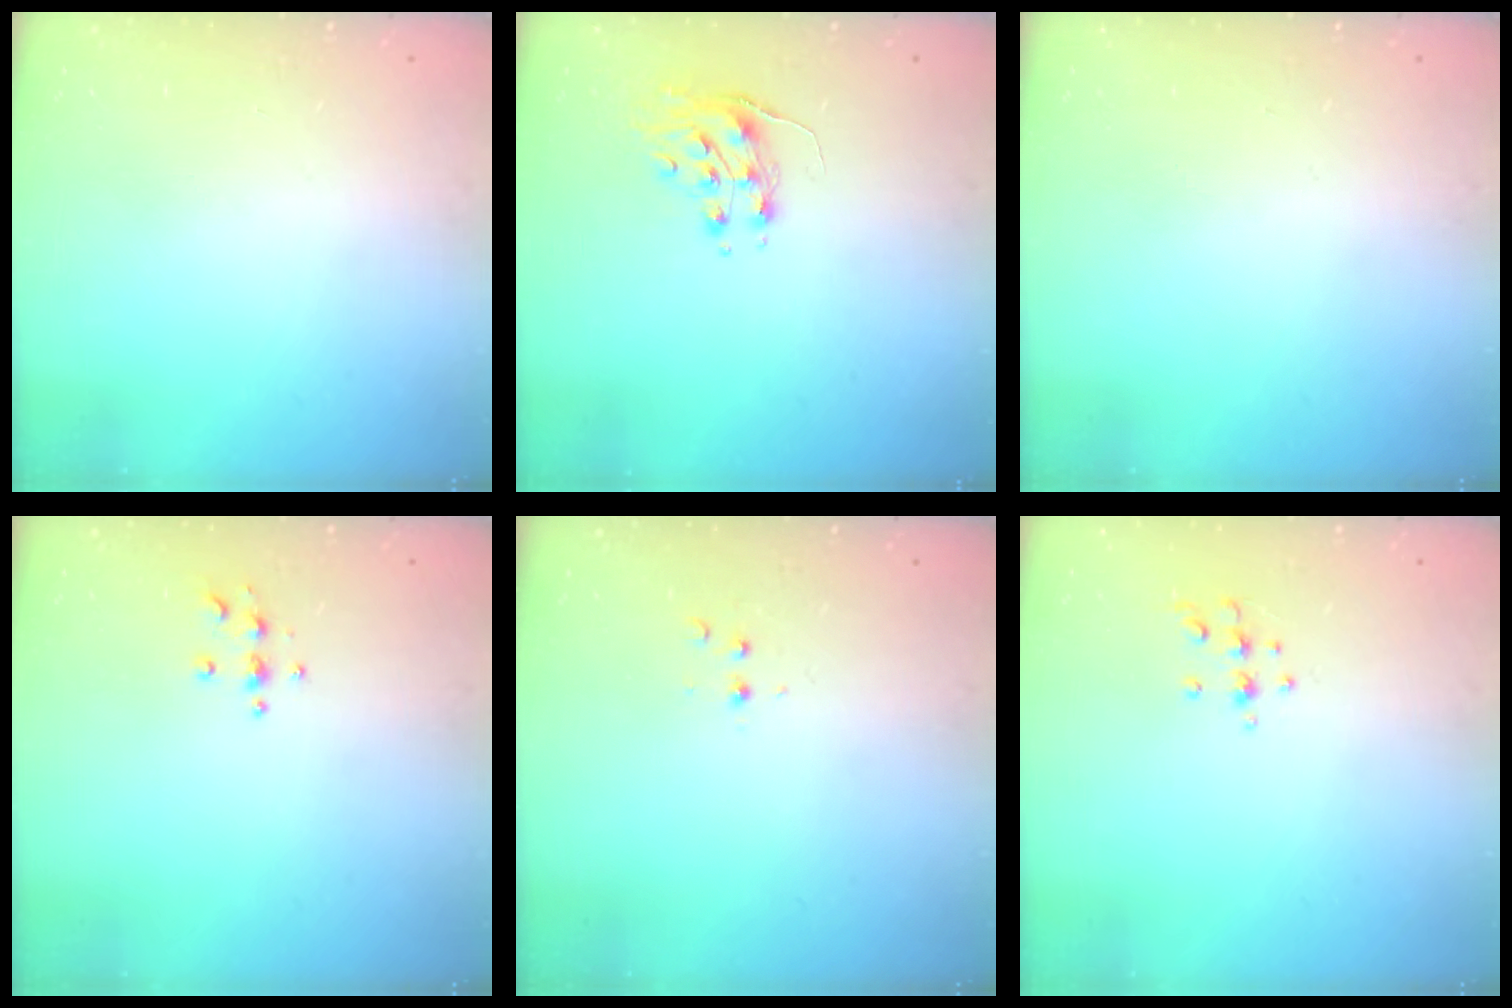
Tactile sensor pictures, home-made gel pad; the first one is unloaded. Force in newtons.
{"total": 8.9, "press": 8.9, "slide": 0.3}
{"total": 0.0}
{"total": 3.9, "press": 3.9, "slide": 0.5}
{"total": 3.1, "press": 2.7, "slide": 1.6}
{"total": 7.0, "press": 7.0, "slide": 0.6}